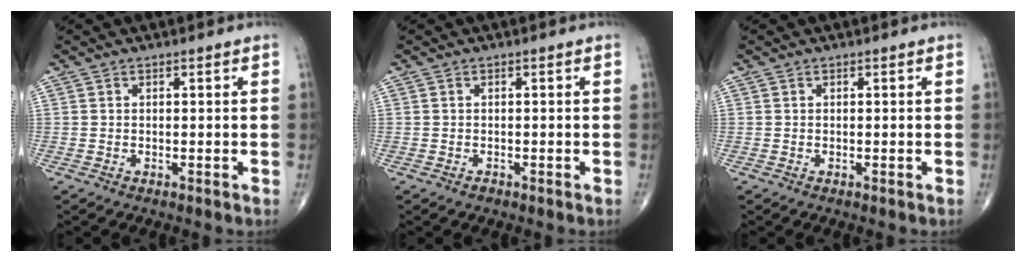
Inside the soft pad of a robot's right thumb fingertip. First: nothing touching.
{"total": 0.5, "force": [-0.4, 0.3, 0.1], "torque": [0.003, 0.000, -0.010]}
{"total": 0.0}